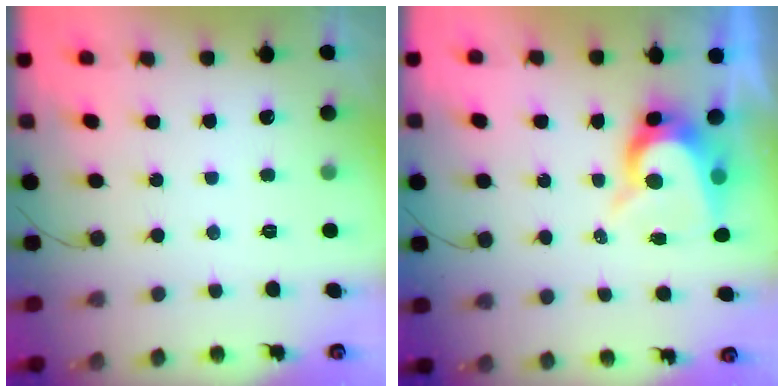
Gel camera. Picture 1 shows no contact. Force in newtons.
{"total": 7.7, "press": 7.7, "slide": 0.7}